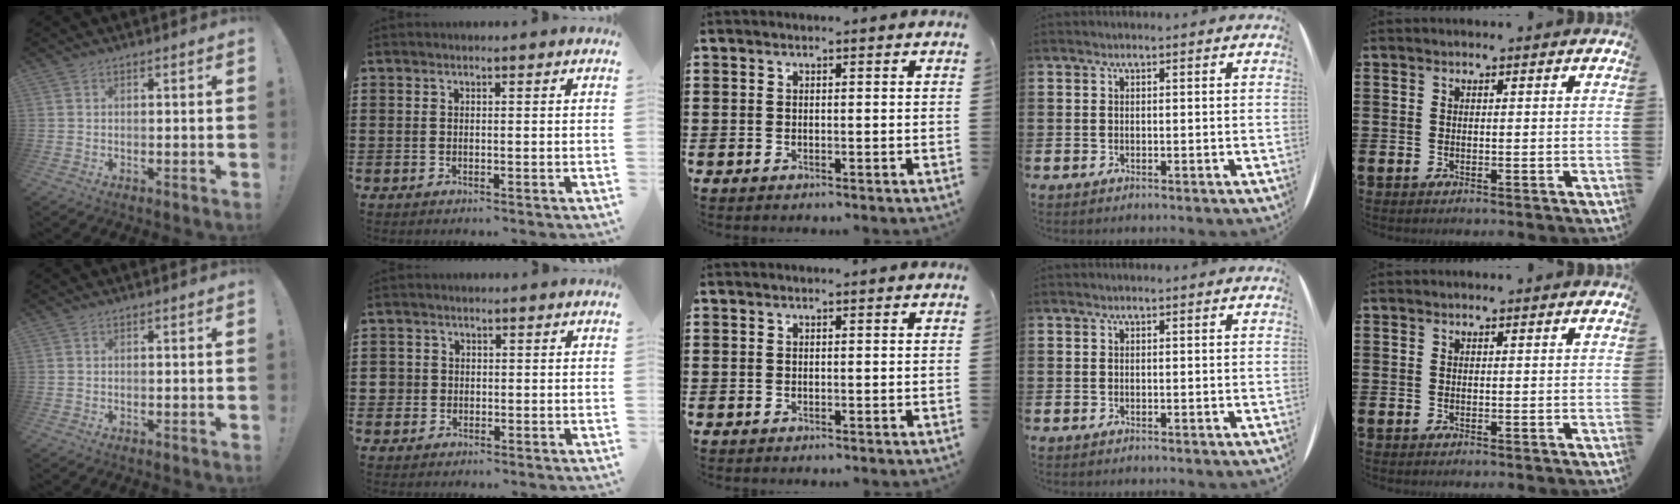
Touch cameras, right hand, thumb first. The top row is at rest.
{"index": {"total": 1.9, "force": [-0.2, 1.9, 0.3], "torque": [-0.013, 0.007, -0.008]}}